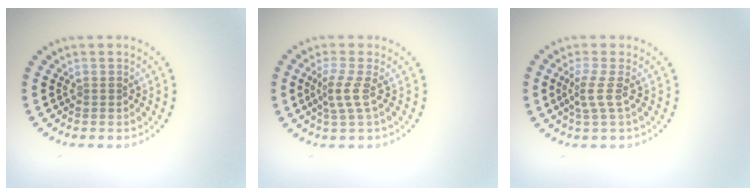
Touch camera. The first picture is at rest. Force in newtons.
{"total": 2.2, "press": 1.5, "slide": 1.6}
{"total": 2.0, "press": 1.4, "slide": 1.3}